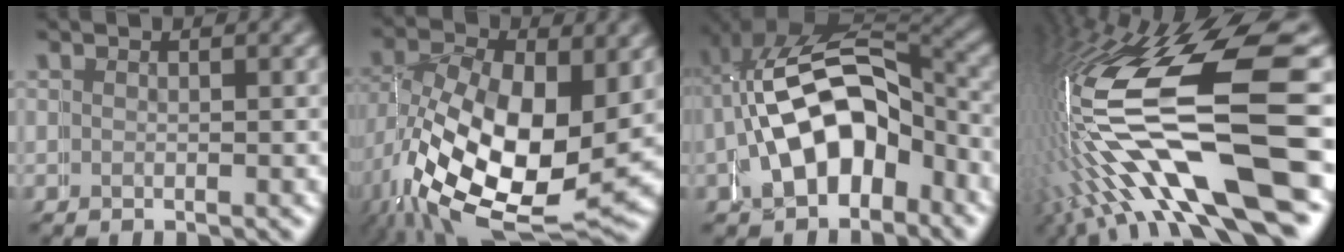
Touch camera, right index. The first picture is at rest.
{"total": 12.9, "force": [-1.0, 9.1, 9.1], "torque": [-0.201, -0.073, 0.019]}
{"total": 10.1, "force": [-1.6, 7.8, 6.2], "torque": [-0.142, -0.027, -0.014]}
{"total": 14.6, "force": [0.0, 6.1, 13.3], "torque": [-0.251, -0.019, 0.016]}